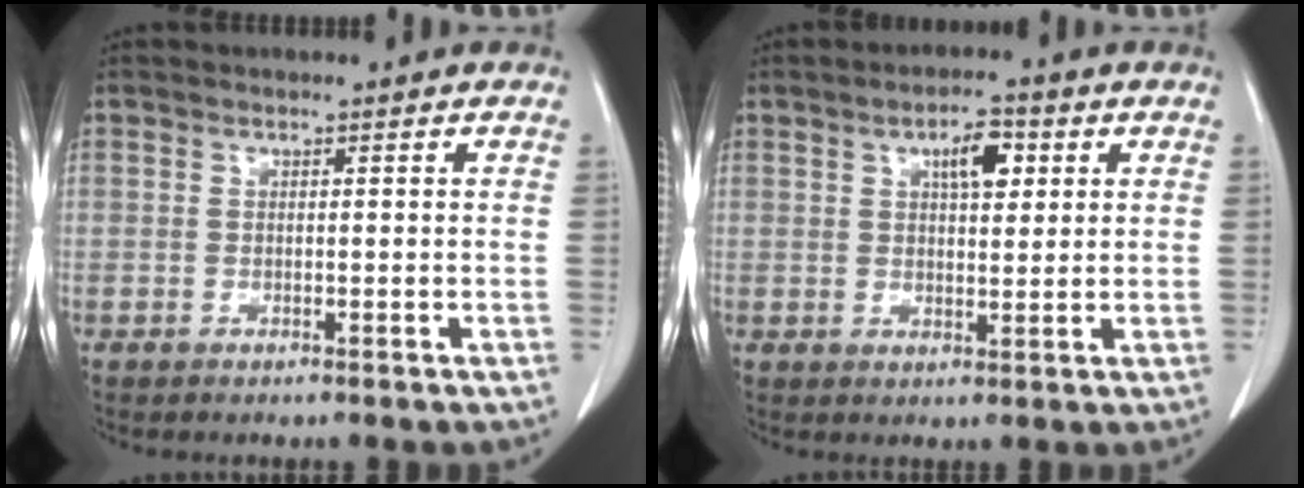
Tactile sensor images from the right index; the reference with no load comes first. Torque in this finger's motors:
{"motor_torque": [0.11, 0.07, 0.05, 0.03]}